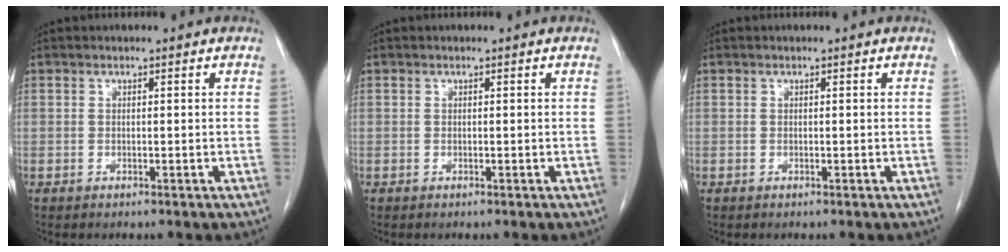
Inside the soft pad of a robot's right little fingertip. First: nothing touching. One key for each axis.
{"total": 0.0}
{"total": 0.0}